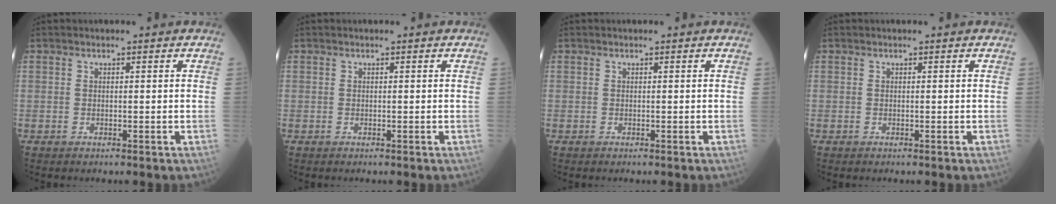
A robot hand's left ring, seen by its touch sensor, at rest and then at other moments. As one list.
[{"total": 0.0}, {"total": 0.0}, {"total": 0.0}]